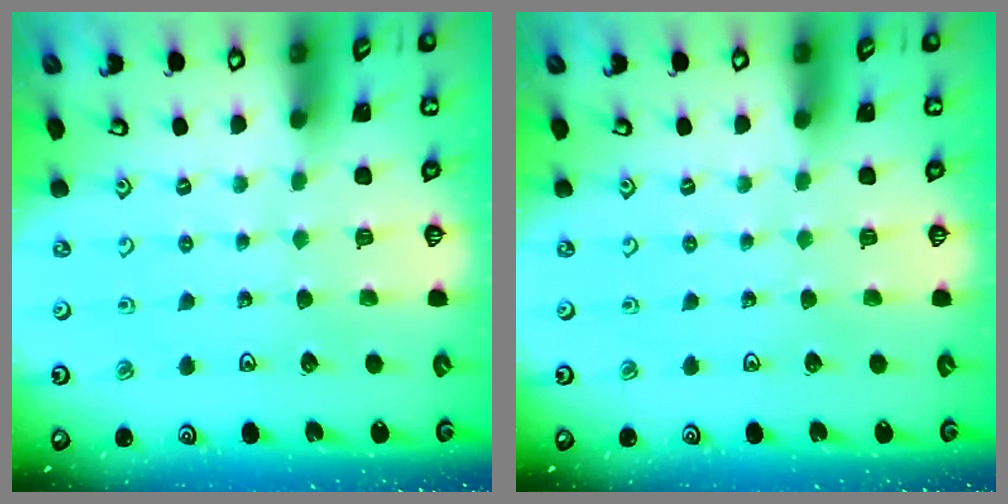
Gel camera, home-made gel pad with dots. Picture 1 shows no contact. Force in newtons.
{"total": 0.0}